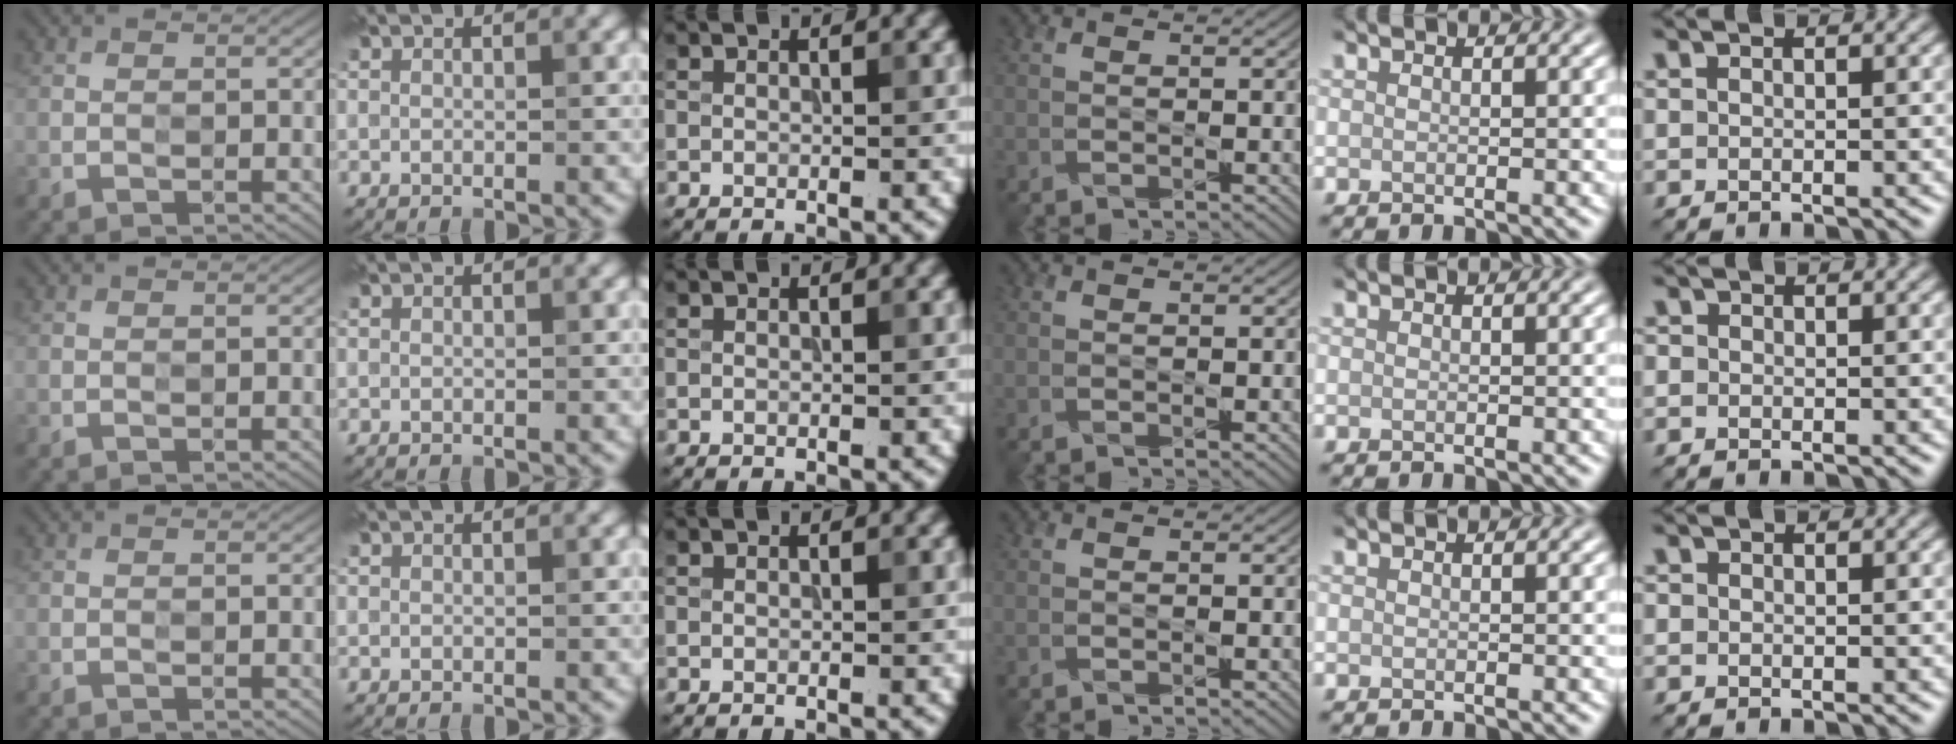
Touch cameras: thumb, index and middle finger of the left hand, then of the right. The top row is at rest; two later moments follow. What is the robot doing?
{"motion": "press", "object": "sticky note"}